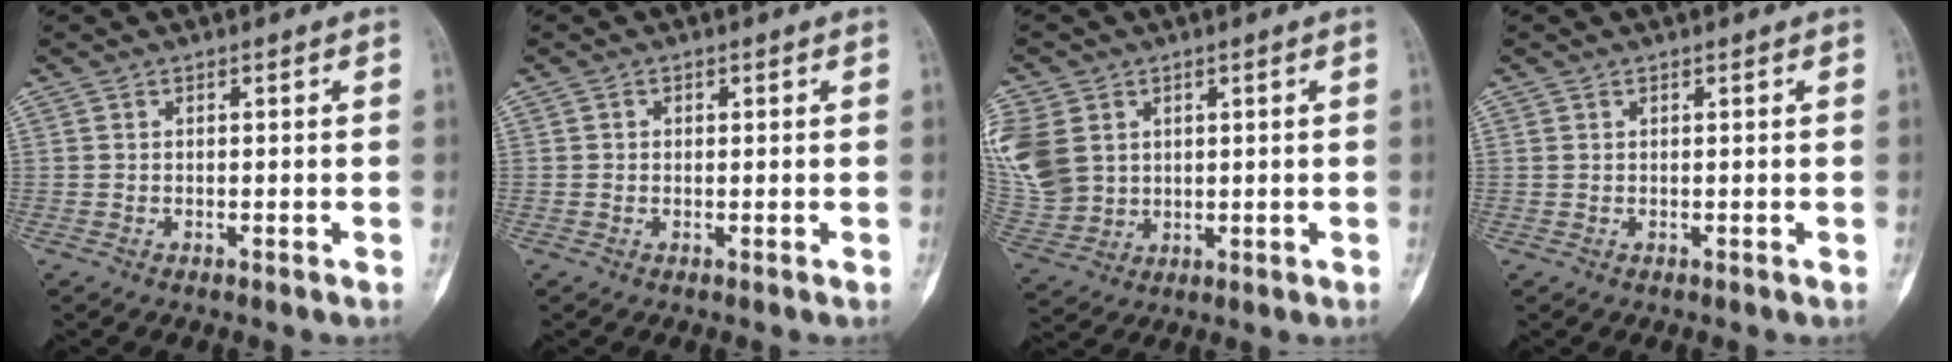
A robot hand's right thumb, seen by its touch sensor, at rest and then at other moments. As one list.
[{"total": 0.7, "force": [0.1, 0.6, 0.3], "torque": [0.000, 0.002, -0.001]}, {"total": 16.3, "force": [4.0, 13.2, 8.7], "torque": [-0.224, 0.012, 0.099]}, {"total": 0.0}]